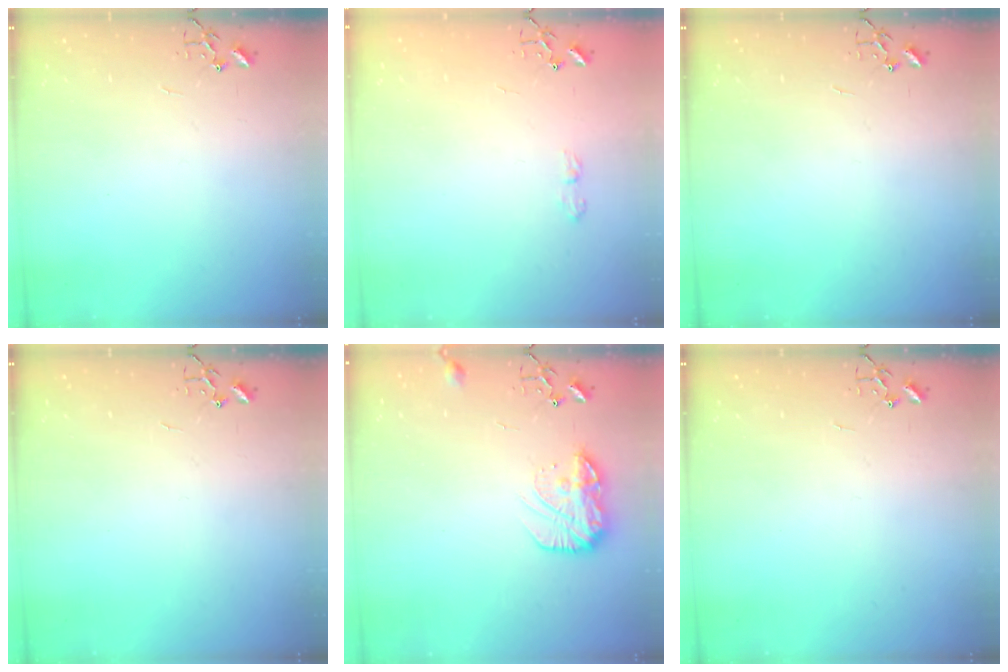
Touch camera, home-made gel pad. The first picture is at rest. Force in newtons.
{"total": 6.4, "press": 6.4, "slide": 0.9}
{"total": 0.0}
{"total": 0.0}
{"total": 12.8, "press": 12.8, "slide": 0.7}
{"total": 0.0}